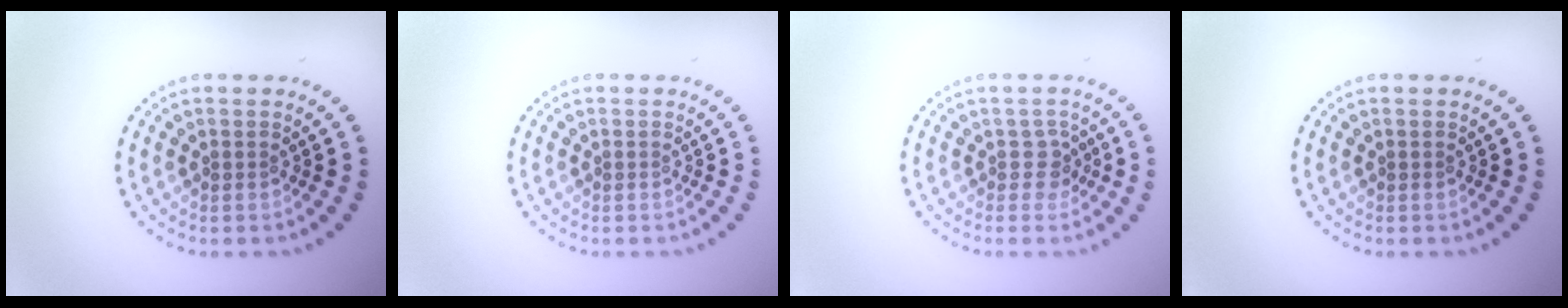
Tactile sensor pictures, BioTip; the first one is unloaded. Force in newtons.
{"total": 0.0}
{"total": 1.4, "press": 1.2, "slide": 0.8}
{"total": 0.0}